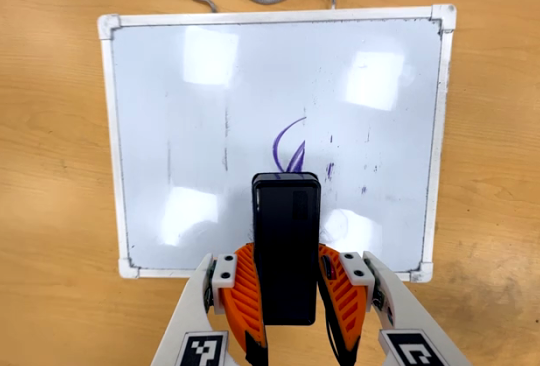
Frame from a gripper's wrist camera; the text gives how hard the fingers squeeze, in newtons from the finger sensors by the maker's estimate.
{"total": 7.7, "left": 6.5, "right": 9.0}